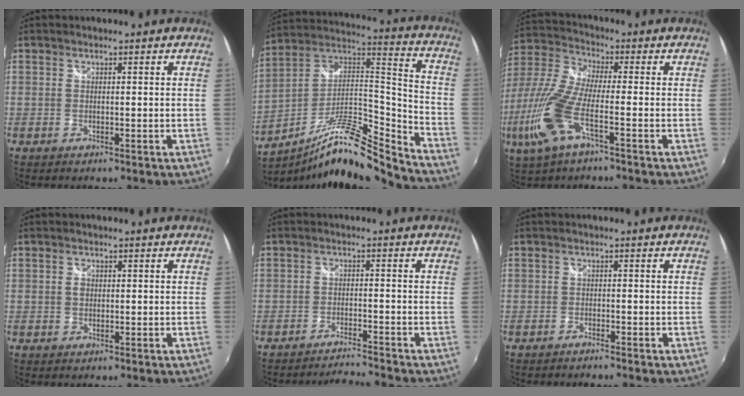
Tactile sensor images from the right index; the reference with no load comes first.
{"total": 17.8, "force": [-13.8, 2.0, 11.0], "torque": [-0.188, 0.012, -0.255]}
{"total": 14.1, "force": [-5.3, 3.5, 12.5], "torque": [-0.291, -0.010, -0.112]}
{"total": 1.3, "force": [0.1, 1.1, 0.7], "torque": [-0.011, 0.003, 0.000]}
{"total": 4.6, "force": [-4.5, -0.6, 0.5], "torque": [-0.028, 0.002, -0.079]}
{"total": 1.4, "force": [-1.4, 0.2, 0.4], "torque": [-0.016, -0.006, -0.027]}